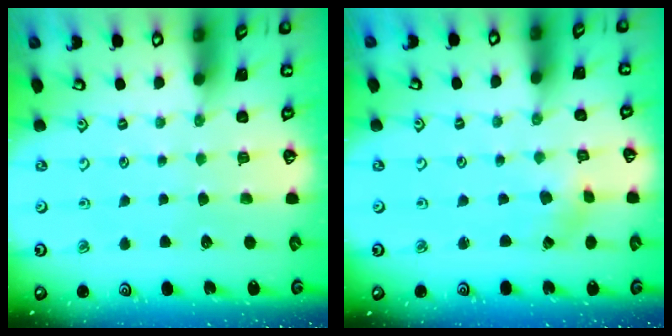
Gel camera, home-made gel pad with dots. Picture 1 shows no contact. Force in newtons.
{"total": 1.1, "press": 1.1, "slide": 0.2}